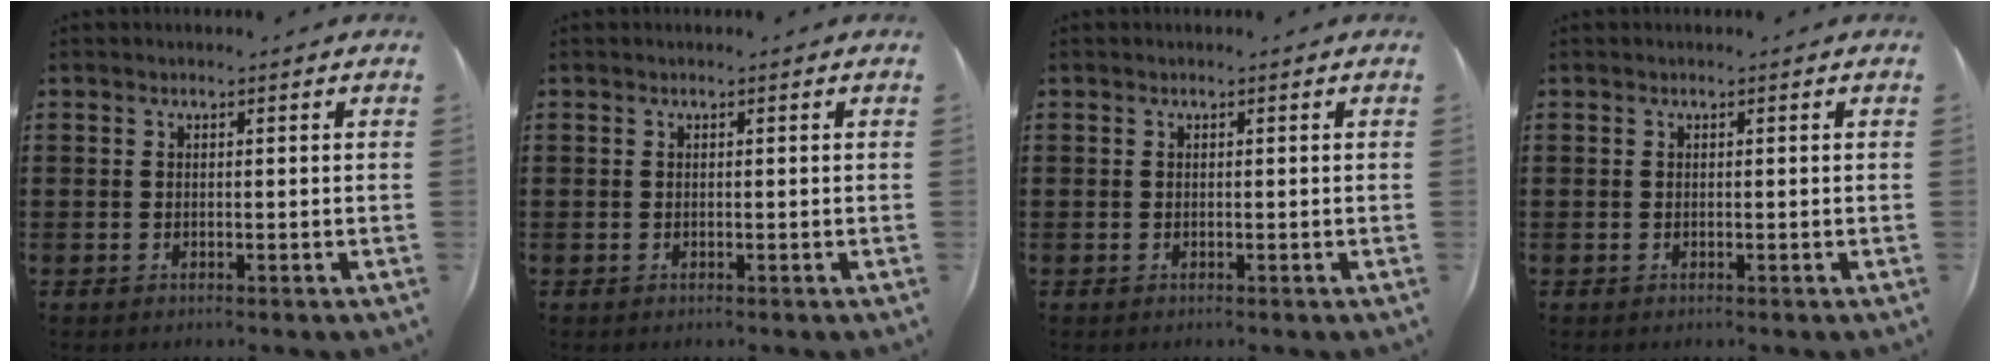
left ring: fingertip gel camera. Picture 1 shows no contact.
{"total": 0.0}
{"total": 0.0}
{"total": 0.0}